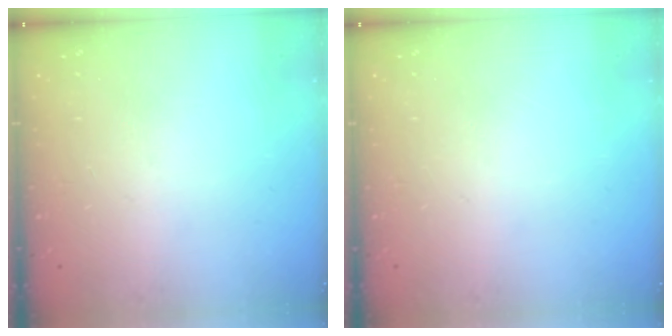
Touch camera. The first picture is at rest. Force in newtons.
{"total": 0.0}